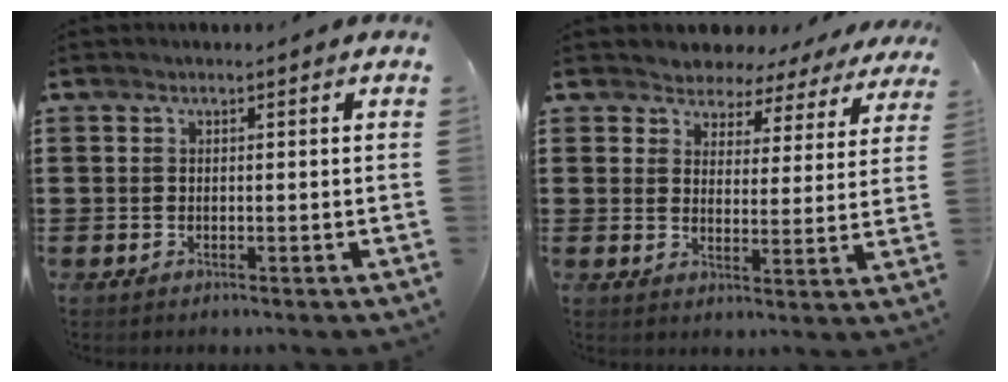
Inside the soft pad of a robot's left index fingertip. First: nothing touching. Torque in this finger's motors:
{"motor_torque": [2.14, 0.00, 0.45, -0.02]}